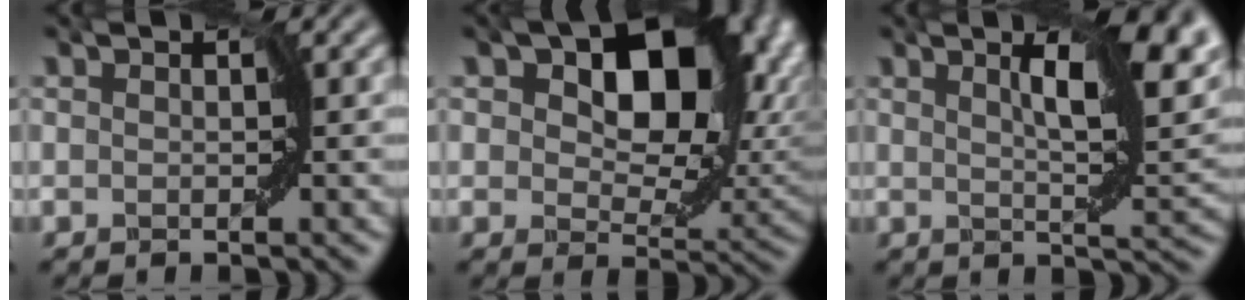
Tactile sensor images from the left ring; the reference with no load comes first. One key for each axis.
{"total": 11.4, "fx": 3.4, "fy": 7.0, "fz": 8.3, "tx": -0.108, "ty": -0.007, "tz": 0.058}
{"total": 8.2, "fx": 3.0, "fy": 1.8, "fz": 7.5, "tx": -0.109, "ty": 0.010, "tz": 0.048}